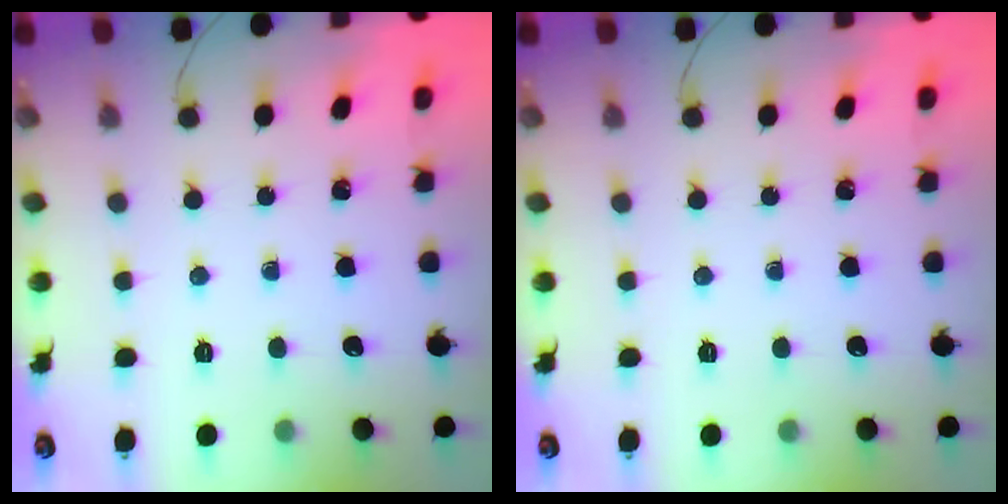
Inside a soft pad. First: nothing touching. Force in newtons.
{"total": 0.0}